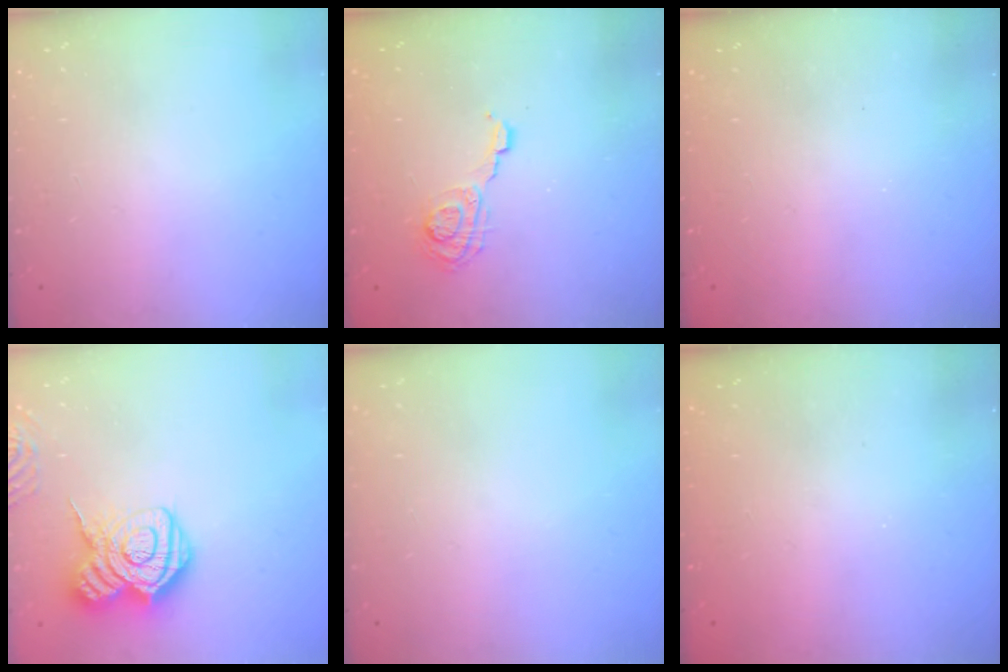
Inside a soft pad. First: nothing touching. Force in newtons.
{"total": 6.4, "press": 6.4, "slide": 0.6}
{"total": 1.5, "press": 1.4, "slide": 0.6}
{"total": 15.5, "press": 15.5, "slide": 0.7}
{"total": 0.0}
{"total": 2.2, "press": 2.1, "slide": 0.7}